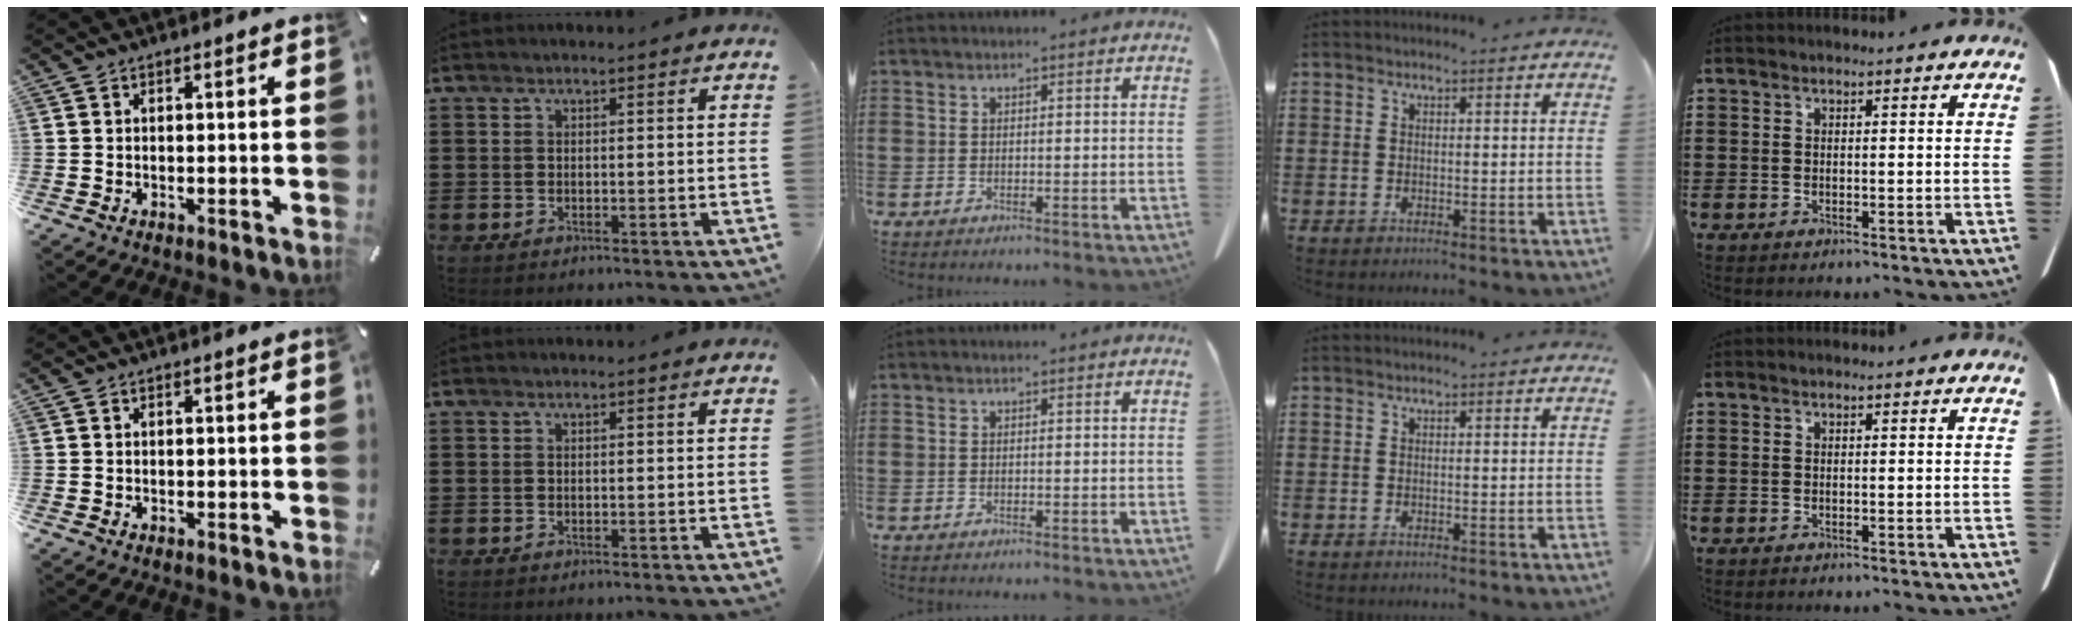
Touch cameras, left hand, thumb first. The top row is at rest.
{}